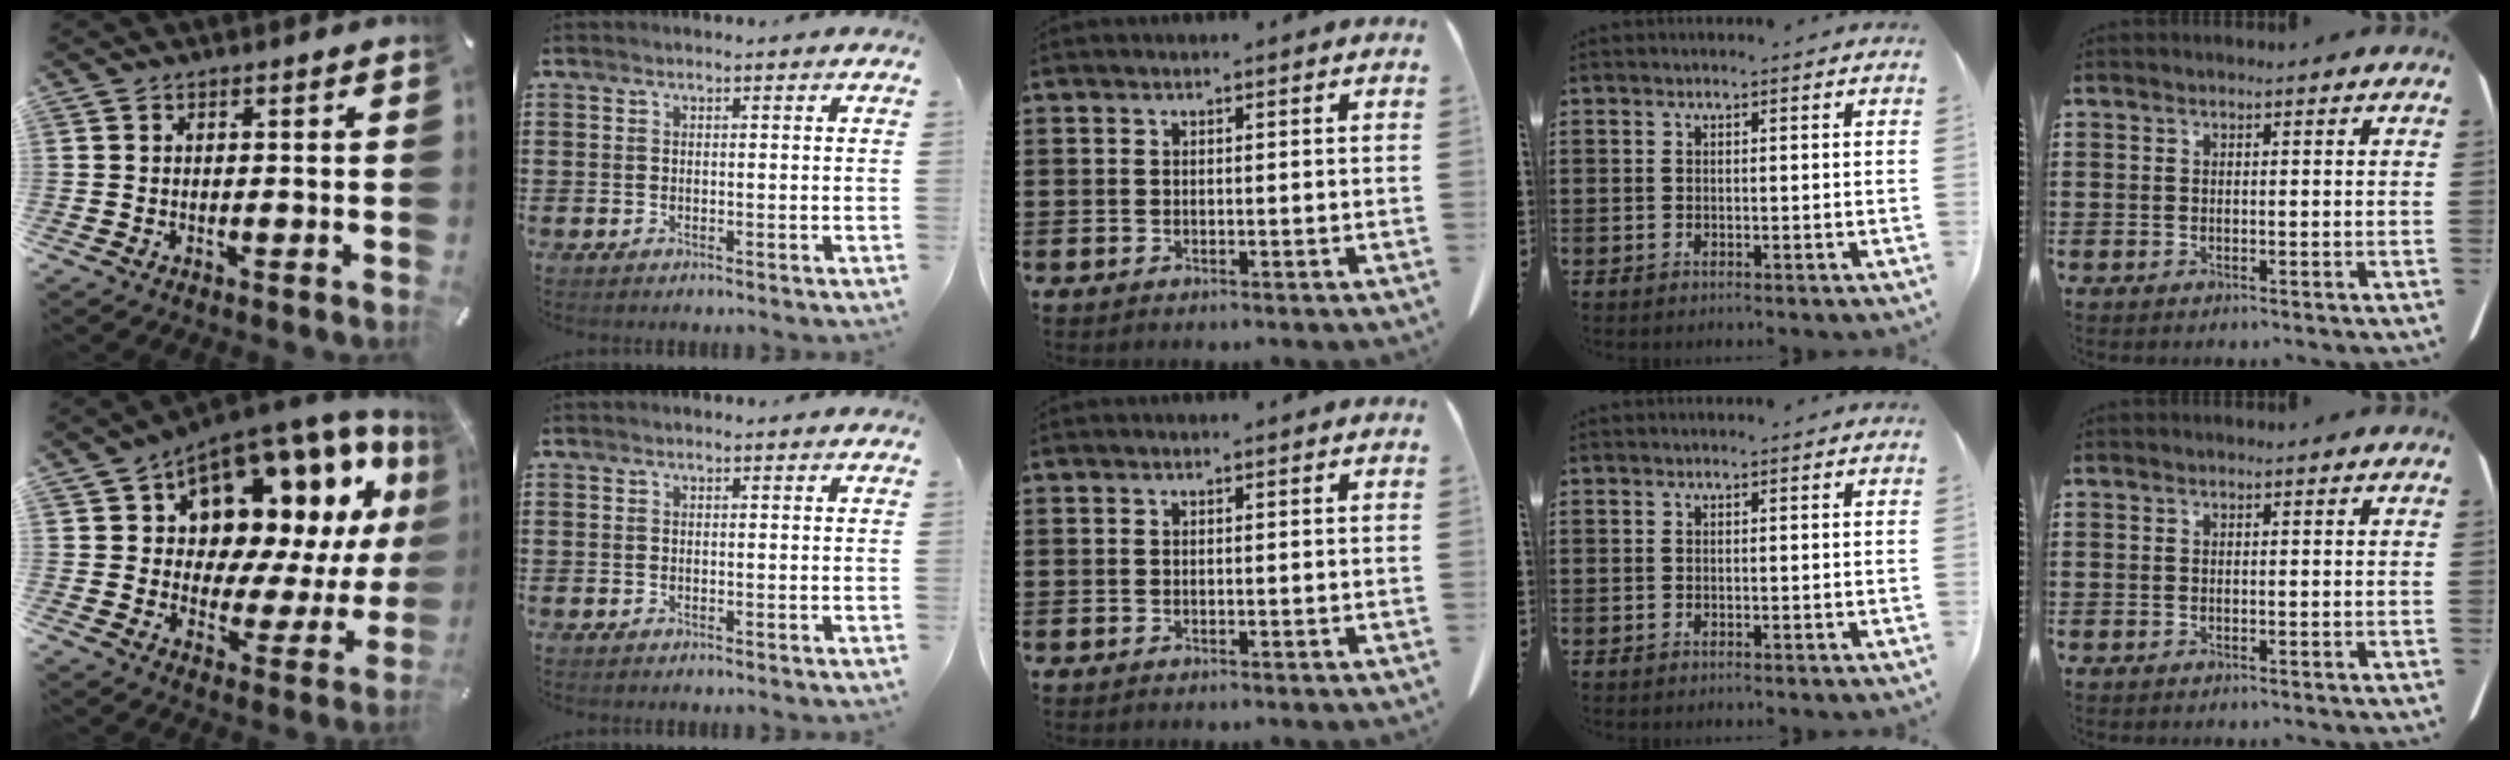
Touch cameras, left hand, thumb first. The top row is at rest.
{"thumb": {"total": 14.1, "force": [10.3, 7.6, 5.9], "torque": [-0.082, -0.110, 0.172]}}